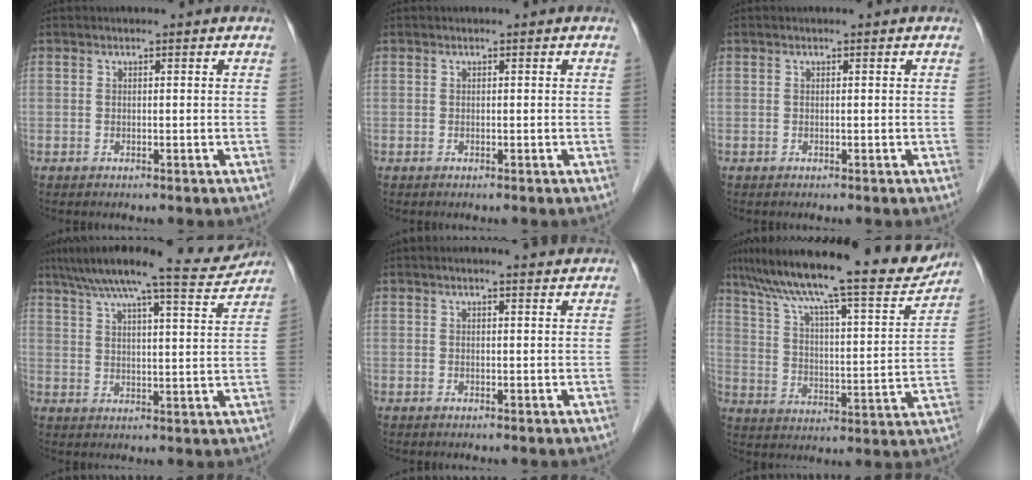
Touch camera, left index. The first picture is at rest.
{"total": 0.0}
{"total": 0.0}
{"total": 13.6, "force": [12.4, 0.5, 5.6], "torque": [-0.090, 0.000, 0.171]}
{"total": 3.5, "force": [3.3, 0.1, 1.2], "torque": [-0.022, 0.010, 0.037]}
{"total": 24.3, "force": [20.2, 3.1, 13.0], "torque": [-0.221, 0.000, 0.292]}